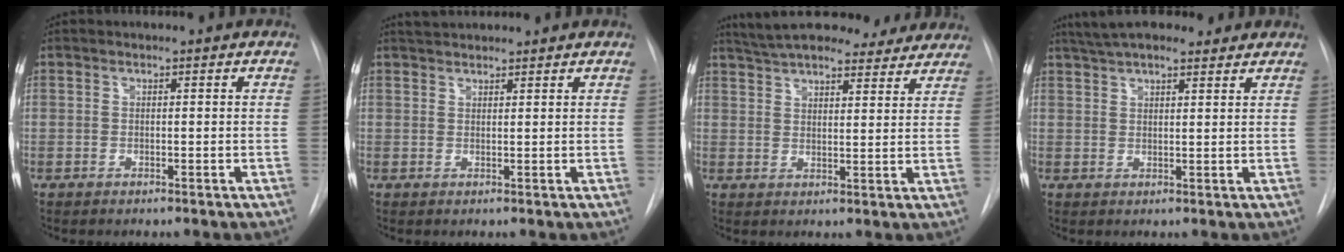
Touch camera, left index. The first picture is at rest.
{"total": 5.0, "force": [4.6, 1.1, 1.6], "torque": [-0.024, 0.037, 0.070]}
{"total": 22.9, "force": [20.2, 5.9, 8.9], "torque": [-0.152, 0.018, 0.262]}
{"total": 12.4, "force": [10.3, 3.4, 6.0], "torque": [-0.098, 0.044, 0.150]}